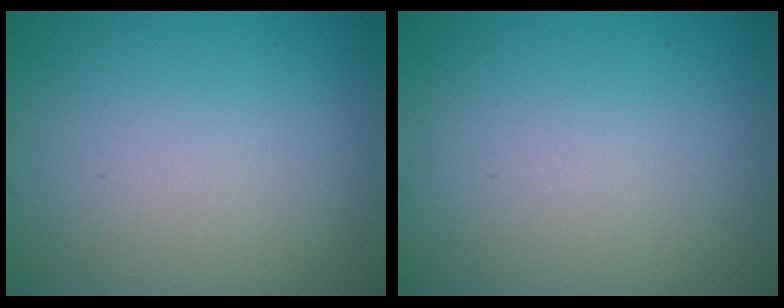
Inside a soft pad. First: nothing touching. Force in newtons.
{"total": 0.0}